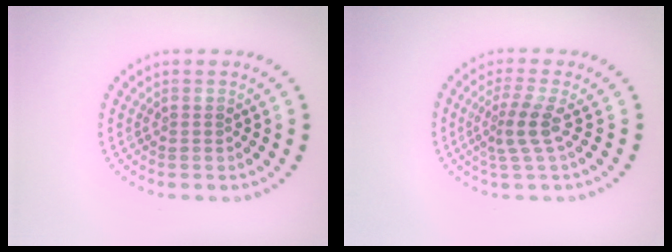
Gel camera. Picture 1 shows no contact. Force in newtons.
{"total": 2.5, "press": 1.8, "slide": 1.8}